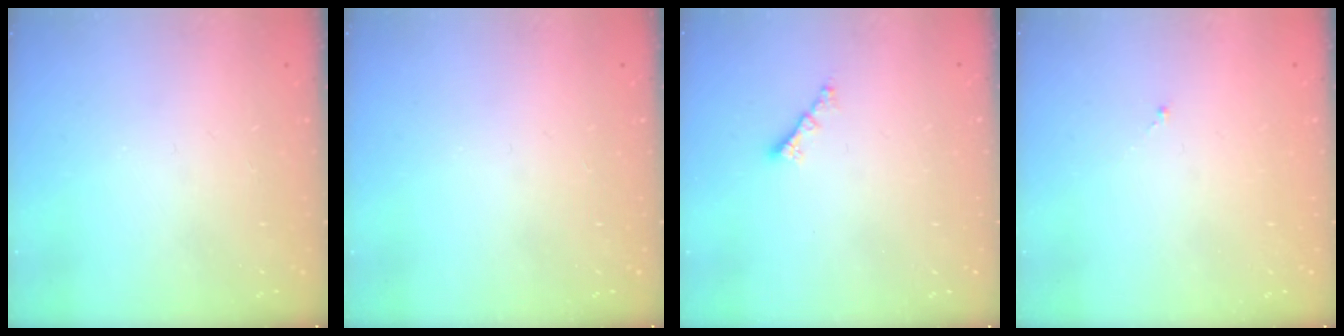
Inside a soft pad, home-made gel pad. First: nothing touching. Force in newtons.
{"total": 0.0}
{"total": 2.0, "press": 2.0, "slide": 0.4}
{"total": 0.0}